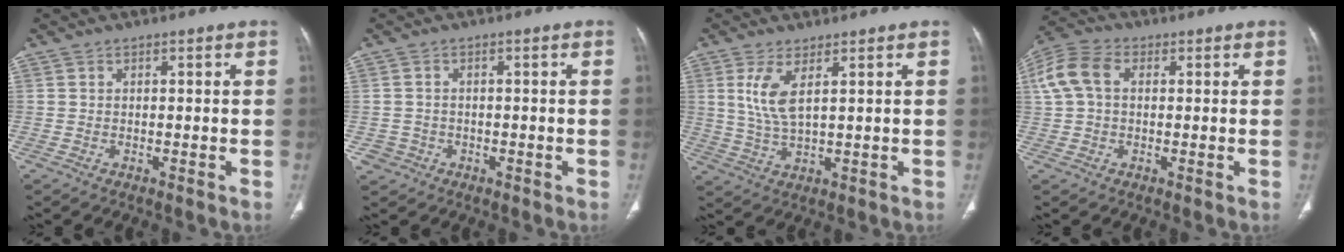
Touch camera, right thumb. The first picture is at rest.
{"total": 2.6, "force": [-0.9, 2.4, 0.1], "torque": [0.008, 0.011, -0.015]}
{"total": 6.1, "force": [2.2, 2.0, 5.3], "torque": [-0.119, -0.016, 0.054]}
{"total": 8.0, "force": [1.4, 5.5, 5.5], "torque": [-0.125, 0.027, 0.023]}